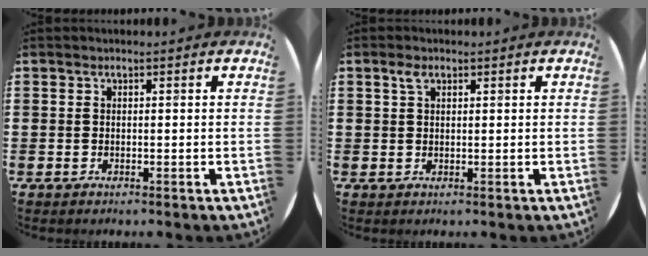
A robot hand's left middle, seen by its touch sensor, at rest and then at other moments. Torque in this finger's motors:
{"motor_torque": [0.50, -0.27, -0.02, 0.00]}